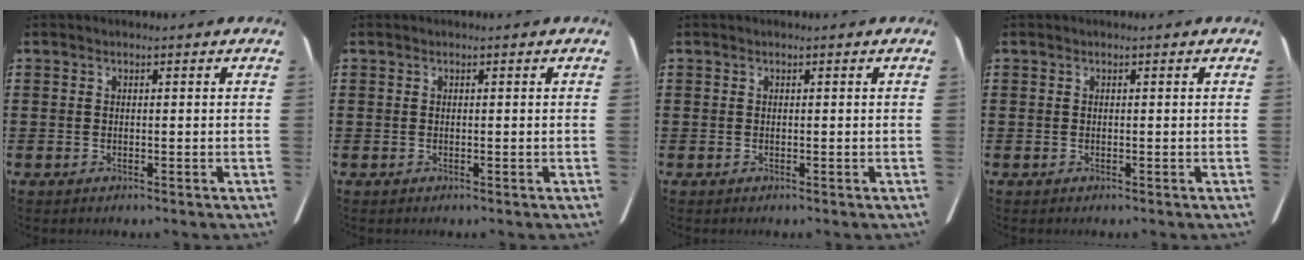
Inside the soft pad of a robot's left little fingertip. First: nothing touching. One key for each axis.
{"total": 0.0}
{"total": 0.0}
{"total": 0.0}